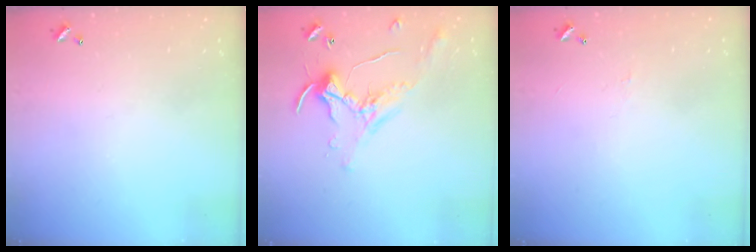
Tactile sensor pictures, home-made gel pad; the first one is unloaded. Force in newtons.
{"total": 0.8, "press": 0.8, "slide": 0.2}
{"total": 0.8, "press": 0.7, "slide": 0.5}